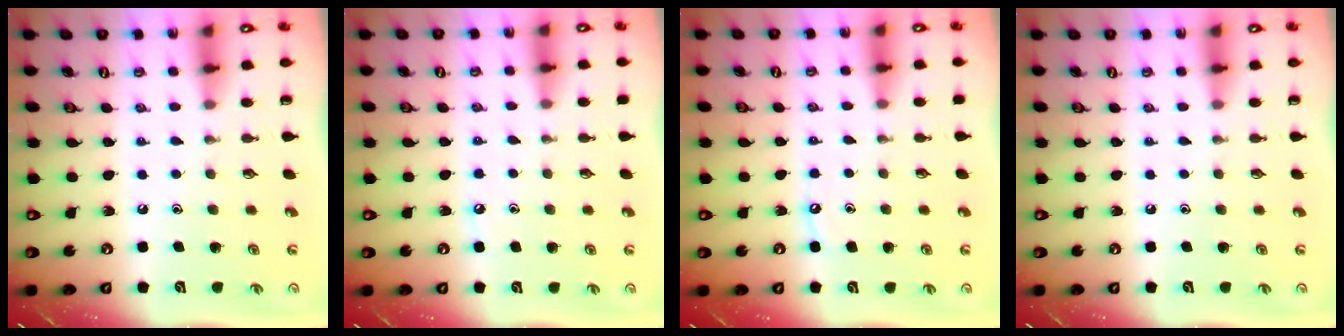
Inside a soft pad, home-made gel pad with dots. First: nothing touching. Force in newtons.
{"total": 3.1, "press": 3.0, "slide": 0.4}
{"total": 4.7, "press": 4.7, "slide": 0.7}
{"total": 0.0}